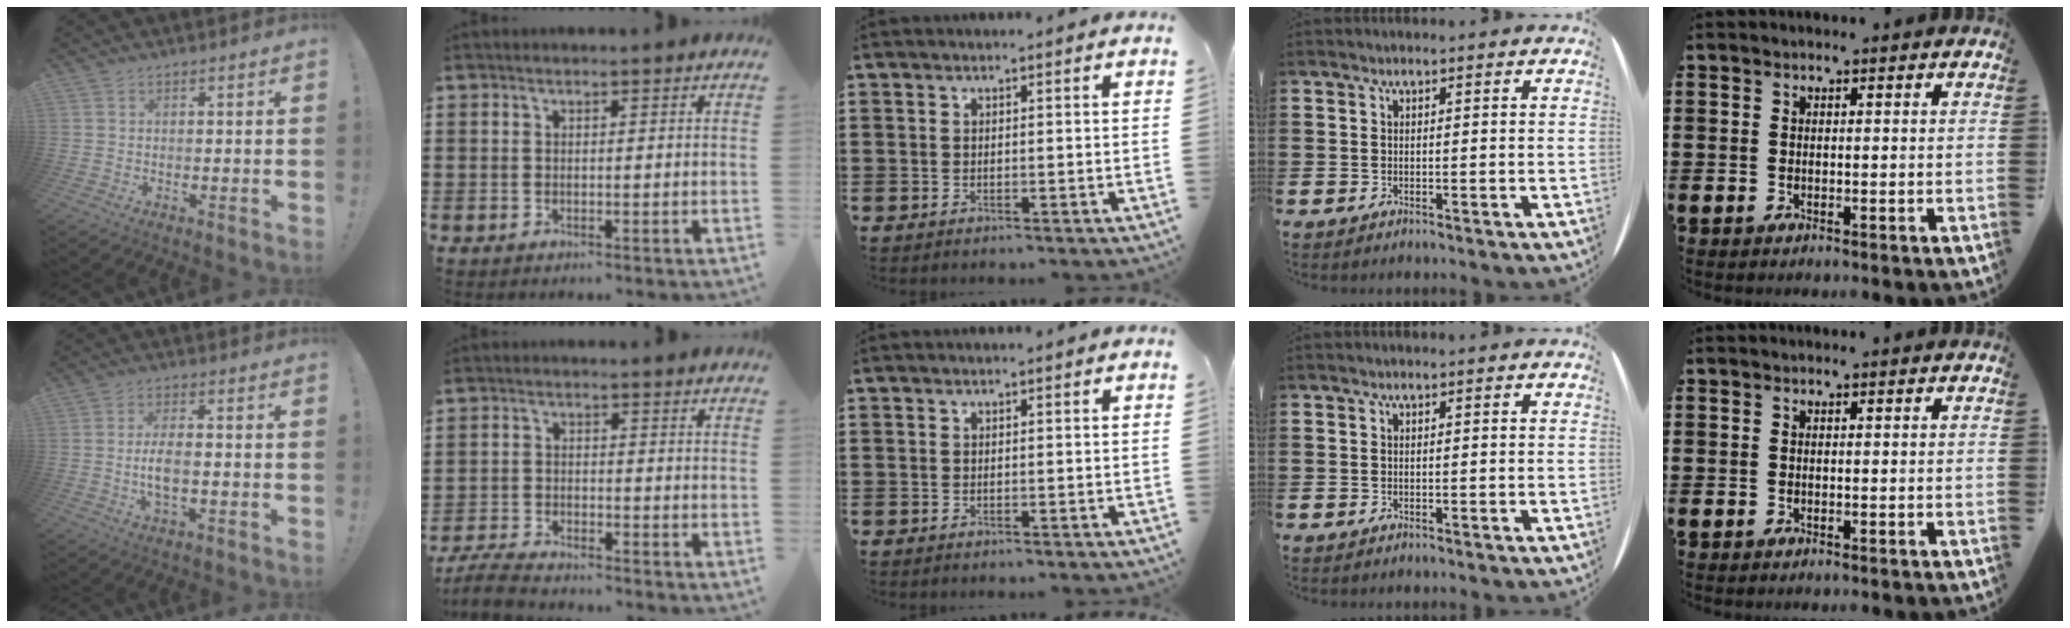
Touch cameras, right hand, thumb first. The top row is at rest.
{"thumb": {"total": 5.9, "force": [-0.9, 2.3, 5.4], "torque": [-0.111, -0.001, -0.019]}, "index": {"total": 4.1, "force": [-4.0, 0.4, 0.9], "torque": [-0.031, -0.002, -0.084]}}